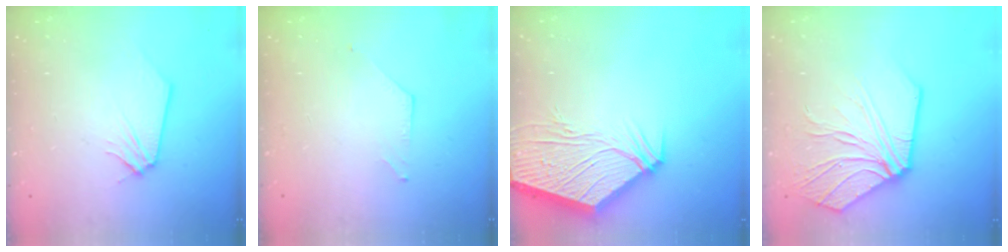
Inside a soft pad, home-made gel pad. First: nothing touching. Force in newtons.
{"total": 0.0}
{"total": 13.1, "press": 13.0, "slide": 1.6}
{"total": 10.3, "press": 10.2, "slide": 1.7}